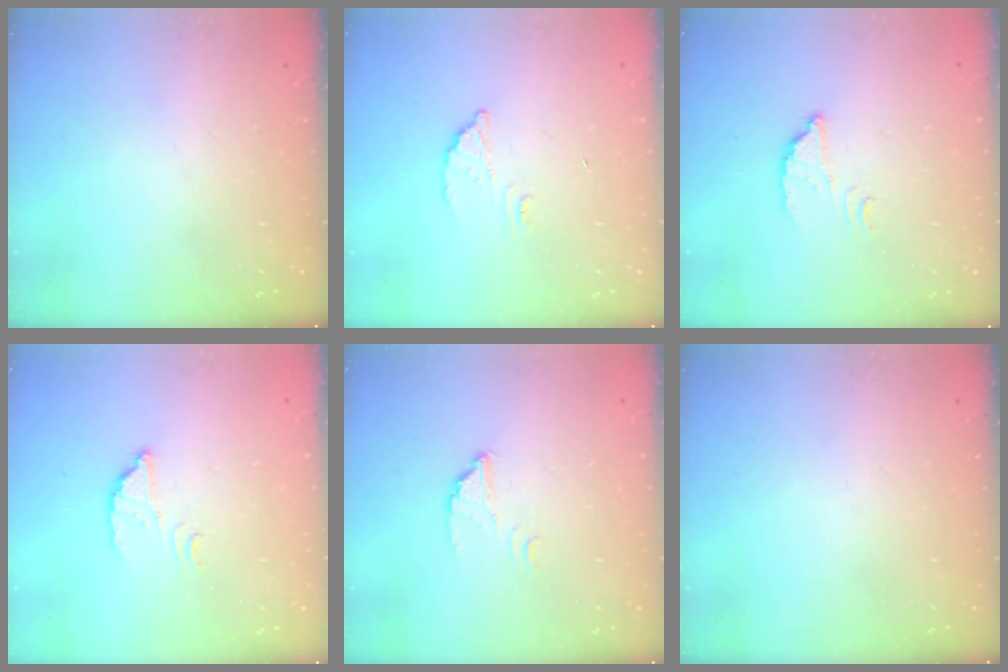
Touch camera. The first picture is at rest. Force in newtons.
{"total": 3.0, "press": 3.0, "slide": 0.2}
{"total": 2.8, "press": 2.8, "slide": 0.2}
{"total": 2.8, "press": 2.8, "slide": 0.2}
{"total": 2.8, "press": 2.8, "slide": 0.1}
{"total": 0.0}